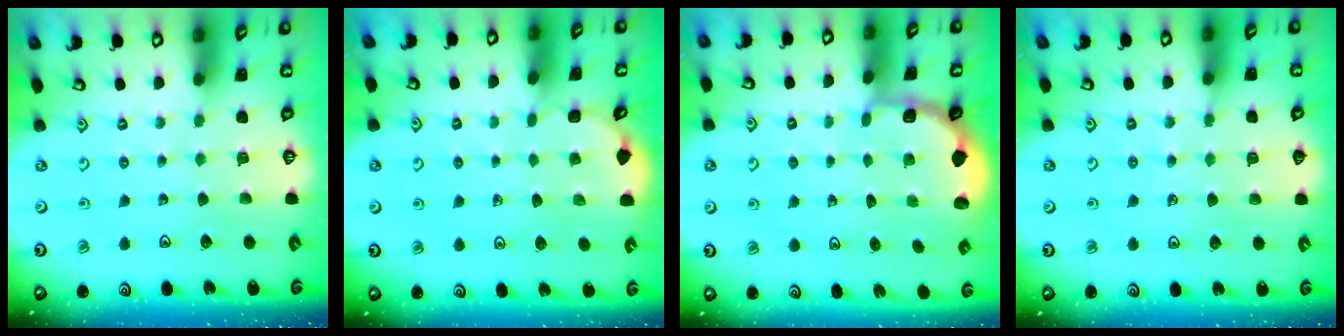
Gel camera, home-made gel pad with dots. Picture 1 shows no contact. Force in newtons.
{"total": 2.4, "press": 2.0, "slide": 1.3}
{"total": 1.7, "press": 1.5, "slide": 0.7}
{"total": 4.1, "press": 3.7, "slide": 1.8}